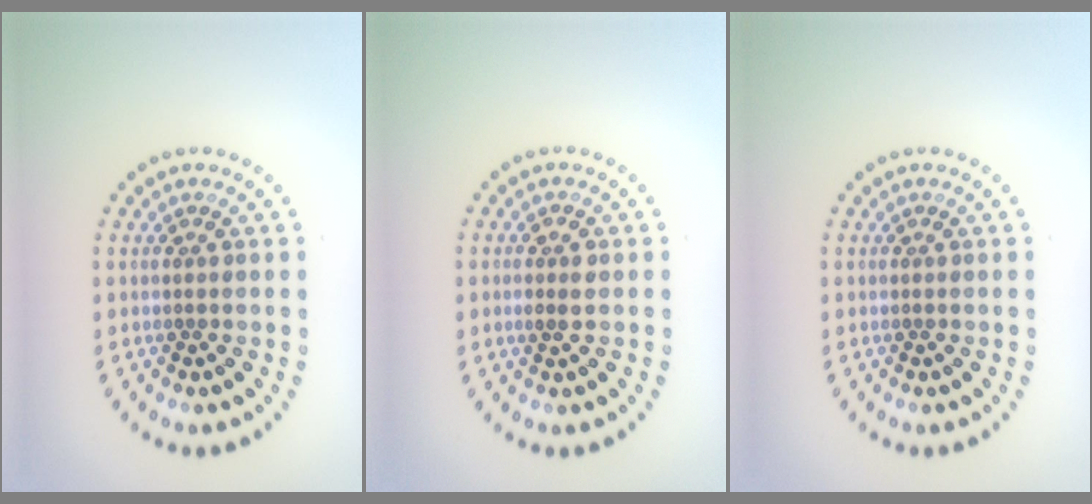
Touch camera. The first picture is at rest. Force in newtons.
{"total": 1.4, "press": 1.4, "slide": 0.3}
{"total": 0.0}